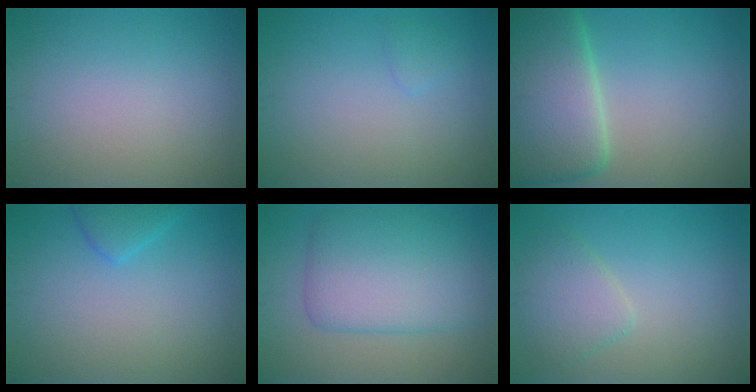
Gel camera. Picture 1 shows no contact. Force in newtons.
{"total": 0.8, "press": 0.8, "slide": 0.1}
{"total": 10.1, "press": 10.1, "slide": 0.5}
{"total": 2.0, "press": 1.9, "slide": 0.2}
{"total": 7.3, "press": 7.3, "slide": 0.1}
{"total": 3.0, "press": 3.0, "slide": 0.2}